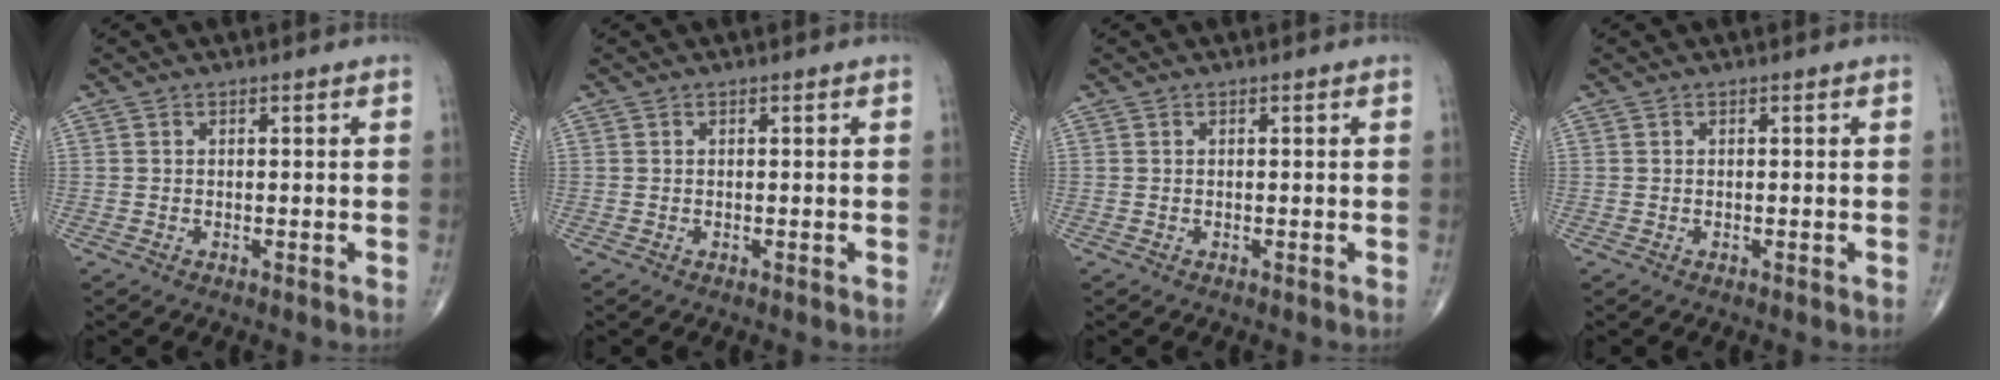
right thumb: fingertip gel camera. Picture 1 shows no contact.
{"total": 0.0}
{"total": 0.0}
{"total": 0.0}